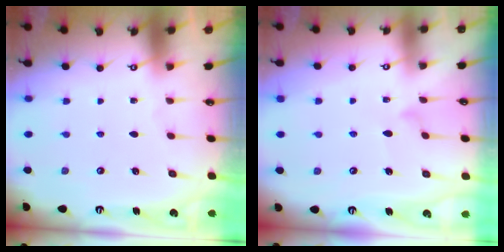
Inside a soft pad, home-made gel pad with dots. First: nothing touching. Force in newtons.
{"total": 7.8, "press": 7.8, "slide": 0.4}